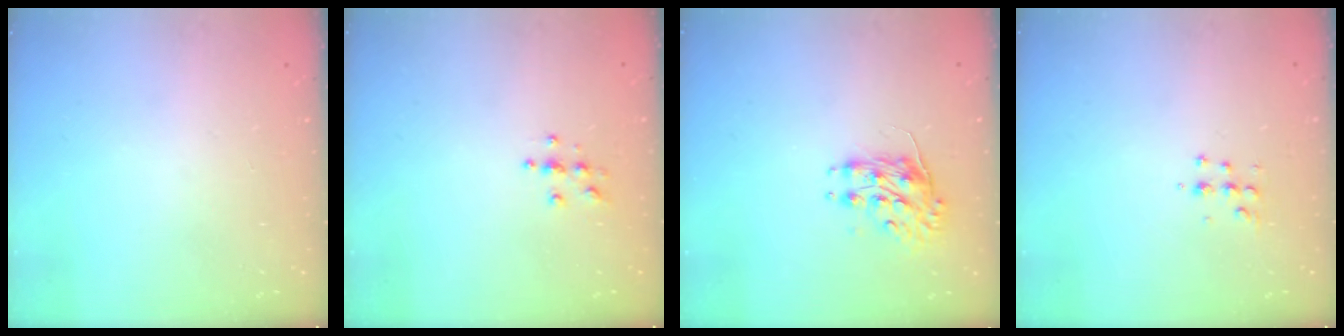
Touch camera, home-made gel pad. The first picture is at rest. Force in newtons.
{"total": 3.8, "press": 3.8, "slide": 0.5}
{"total": 8.4, "press": 8.4, "slide": 0.3}
{"total": 5.4, "press": 5.3, "slide": 0.7}